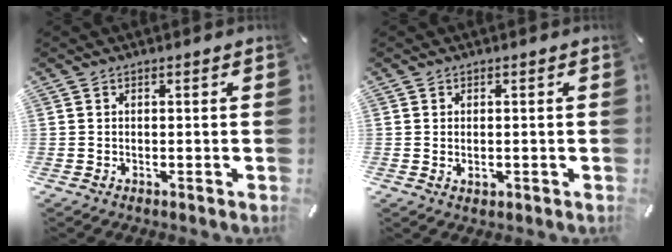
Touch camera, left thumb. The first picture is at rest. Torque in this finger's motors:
{"motor_torque": [0.21, -0.39, -0.06, 0.08, -0.02]}